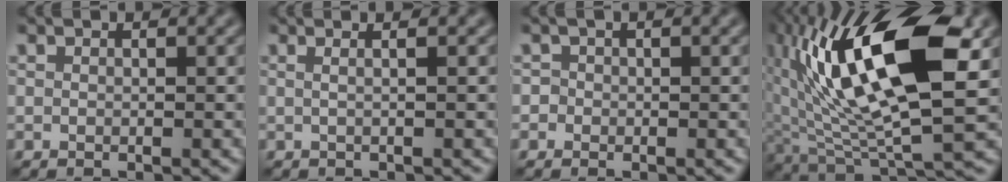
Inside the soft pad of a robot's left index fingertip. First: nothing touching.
{"total": 2.8, "force": [0.9, 1.4, 2.3], "torque": [-0.009, 0.009, -0.024]}
{"total": 0.8, "force": [-0.3, 0.7, 0.1], "torque": [0.003, -0.003, -0.007]}
{"total": 16.1, "force": [4.3, 6.2, 14.2], "torque": [-0.273, 0.007, 0.077]}